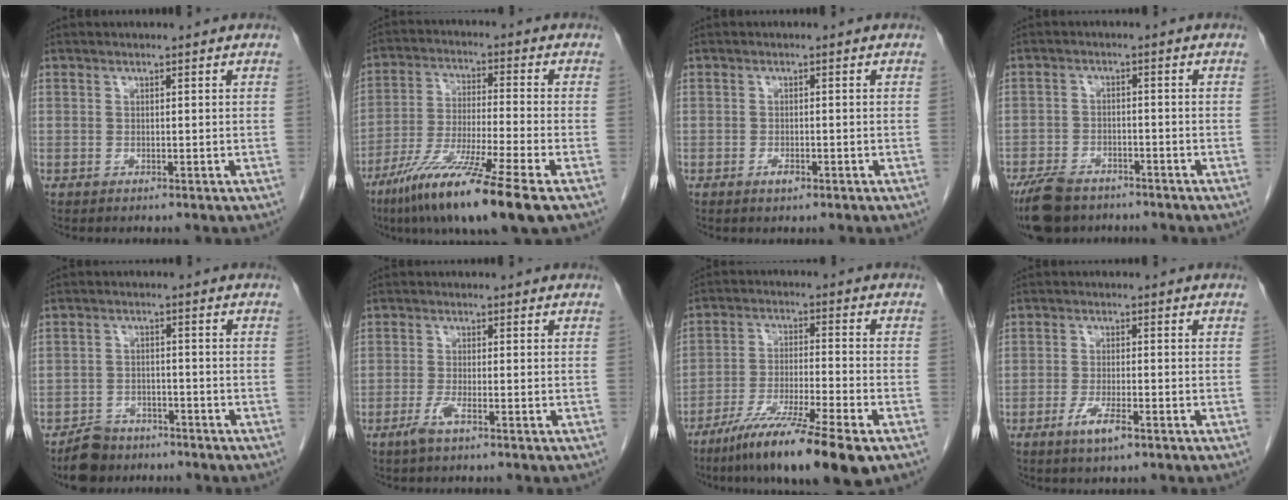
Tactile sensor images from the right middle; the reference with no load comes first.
{"total": 14.8, "force": [-9.1, -0.3, 11.6], "torque": [-0.224, -0.051, -0.164]}
{"total": 1.4, "force": [-0.8, 0.5, 1.0], "torque": [-0.019, 0.000, -0.009]}
{"total": 8.3, "force": [-6.5, 3.7, 3.6], "torque": [-0.069, -0.011, -0.110]}
{"total": 5.8, "force": [-4.7, 3.0, 1.3], "torque": [-0.028, 0.000, -0.081]}
{"total": 2.4, "force": [-1.4, 0.0, 1.9], "torque": [-0.043, -0.005, -0.031]}
{"total": 14.2, "force": [-9.6, 0.3, 10.4], "torque": [-0.177, -0.041, -0.166]}
{"total": 3.9, "force": [-2.2, 0.6, 3.2], "torque": [-0.067, -0.005, -0.038]}